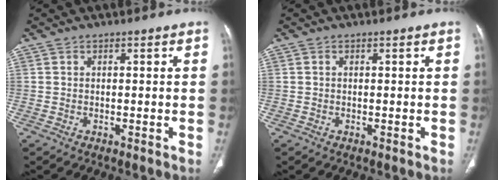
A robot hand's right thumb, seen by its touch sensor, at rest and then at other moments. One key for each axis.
{"total": 0.0}